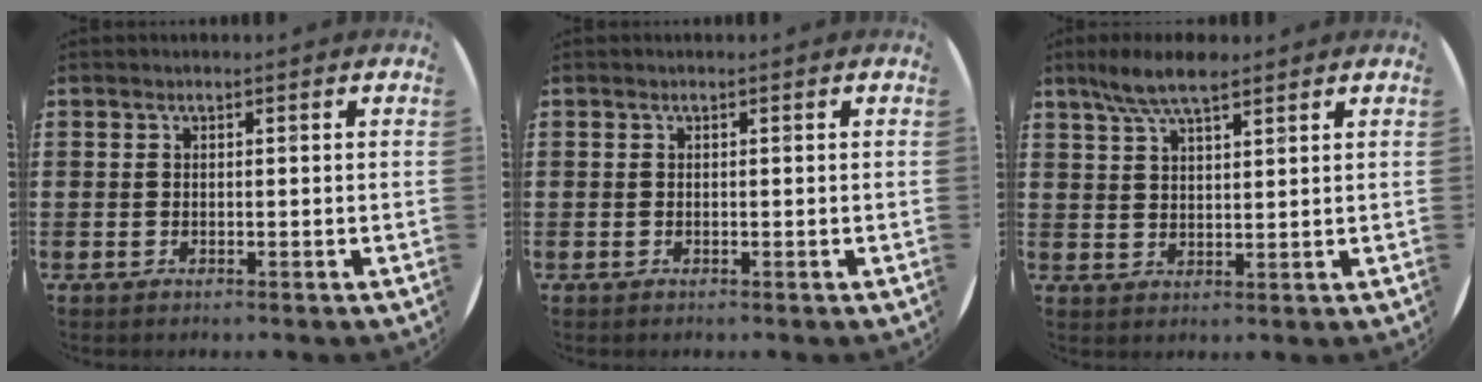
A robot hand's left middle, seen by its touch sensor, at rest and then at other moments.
{"total": 0.0}
{"total": 6.2, "force": [4.8, 1.6, 3.6], "torque": [-0.082, -0.002, 0.086]}